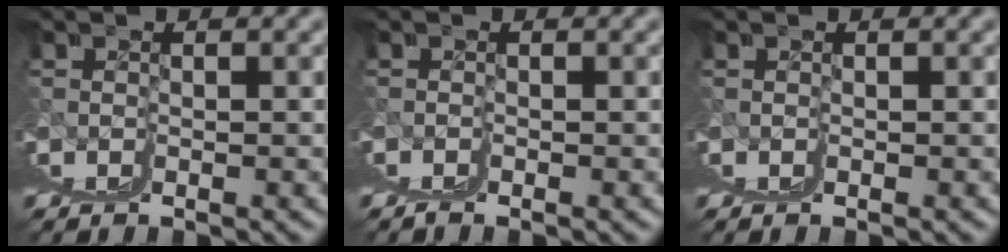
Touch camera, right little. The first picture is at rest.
{"total": 0.6, "force": [0.2, -0.5, 0.2], "torque": [0.000, 0.002, 0.005]}
{"total": 0.0}